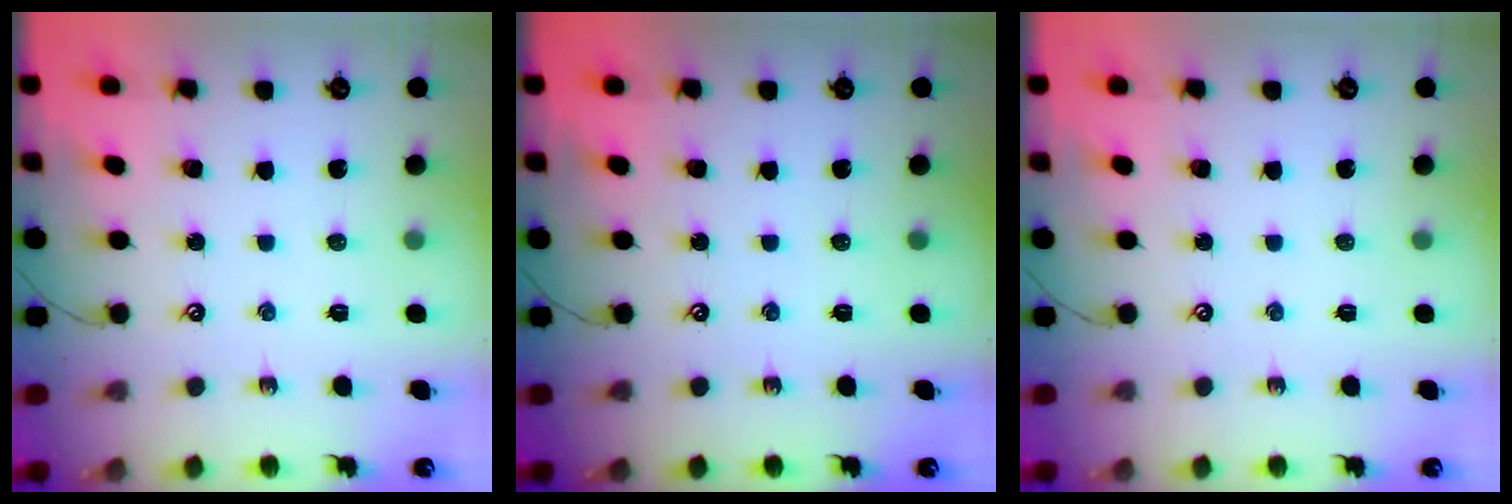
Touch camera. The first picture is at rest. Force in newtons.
{"total": 0.0}
{"total": 0.0}